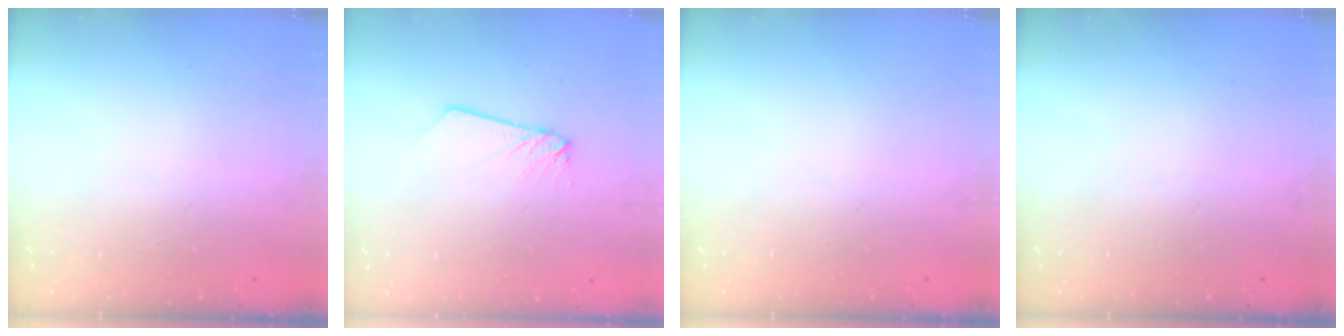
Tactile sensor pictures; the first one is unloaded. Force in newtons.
{"total": 1.7, "press": 1.7, "slide": 0.1}
{"total": 0.0}
{"total": 0.0}